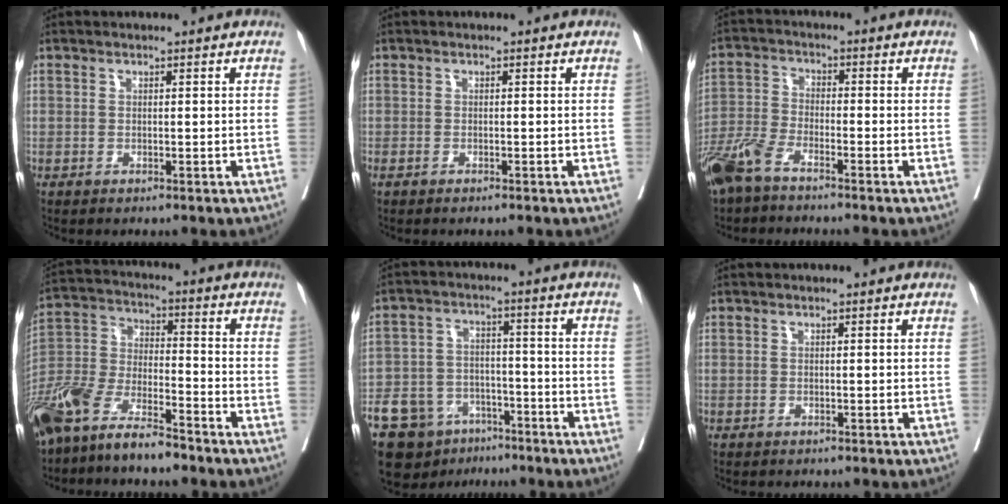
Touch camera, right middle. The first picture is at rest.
{"total": 1.2, "force": [-1.0, 0.2, 0.7], "torque": [-0.015, -0.004, -0.013]}
{"total": 6.8, "force": [-5.3, 1.6, 4.0], "torque": [-0.099, -0.014, -0.112]}
{"total": 14.8, "force": [-11.8, 3.5, 8.3], "torque": [-0.178, -0.011, -0.228]}
{"total": 16.4, "force": [-11.3, 9.8, 6.7], "torque": [-0.162, 0.009, -0.179]}
{"total": 0.8, "force": [-0.8, 0.1, 0.2], "torque": [-0.012, -0.003, -0.014]}